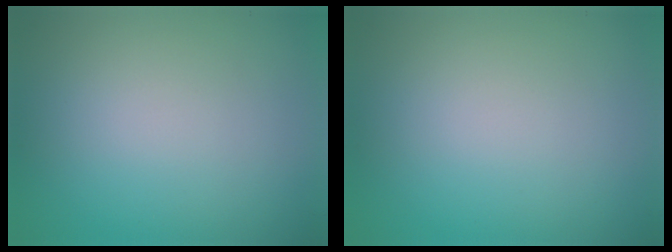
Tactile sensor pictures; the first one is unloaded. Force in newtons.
{"total": 0.0}